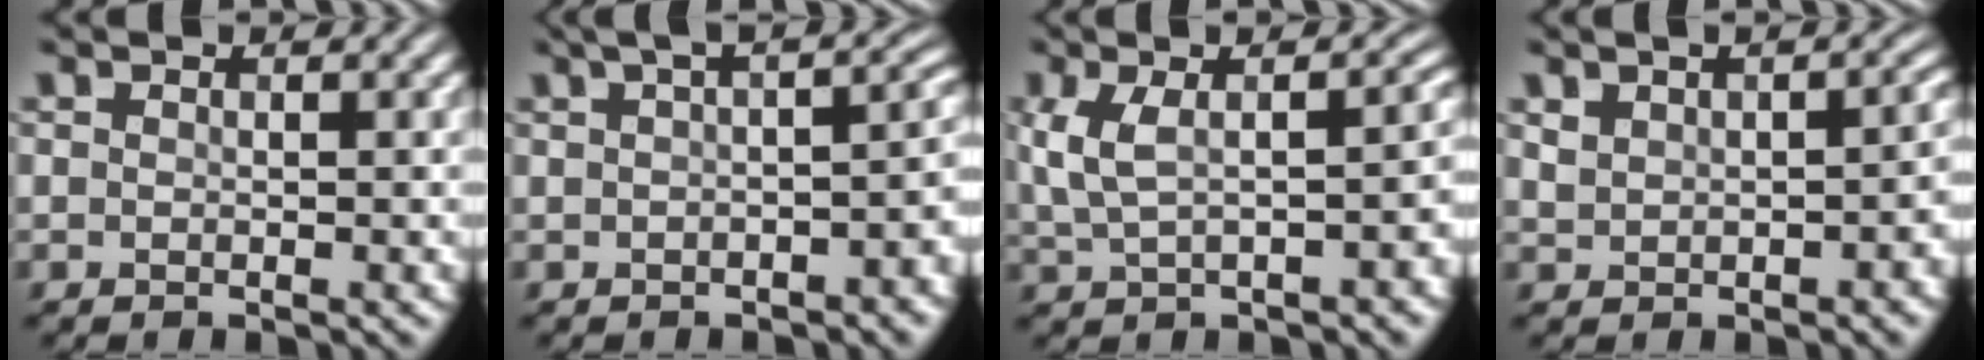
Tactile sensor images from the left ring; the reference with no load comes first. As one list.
[{"total": 7.1, "force": [0.4, 3.0, 6.4], "torque": [-0.052, 0.016, 0.006]}, {"total": 6.8, "force": [0.5, 3.1, 6.0], "torque": [-0.114, 0.005, 0.010]}, {"total": 5.1, "force": [1.0, 3.1, 3.9], "torque": [-0.047, 0.006, 0.026]}]